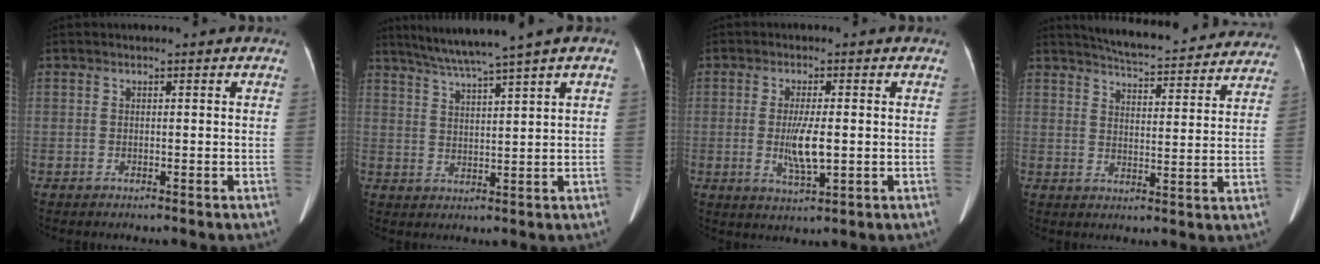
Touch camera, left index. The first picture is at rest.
{"total": 8.1, "force": [6.4, -1.7, 4.8], "torque": [-0.079, 0.012, 0.108]}
{"total": 5.1, "force": [-0.3, 0.8, 5.0], "torque": [-0.098, -0.012, -0.004]}
{"total": 21.4, "force": [19.9, 3.8, 6.9], "torque": [-0.096, -0.020, 0.242]}